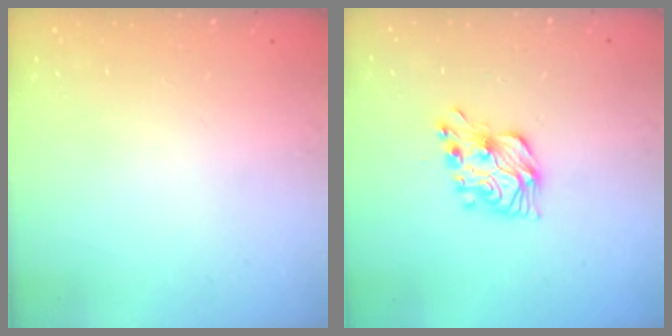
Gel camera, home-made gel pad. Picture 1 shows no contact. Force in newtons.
{"total": 9.8, "press": 9.8, "slide": 0.4}